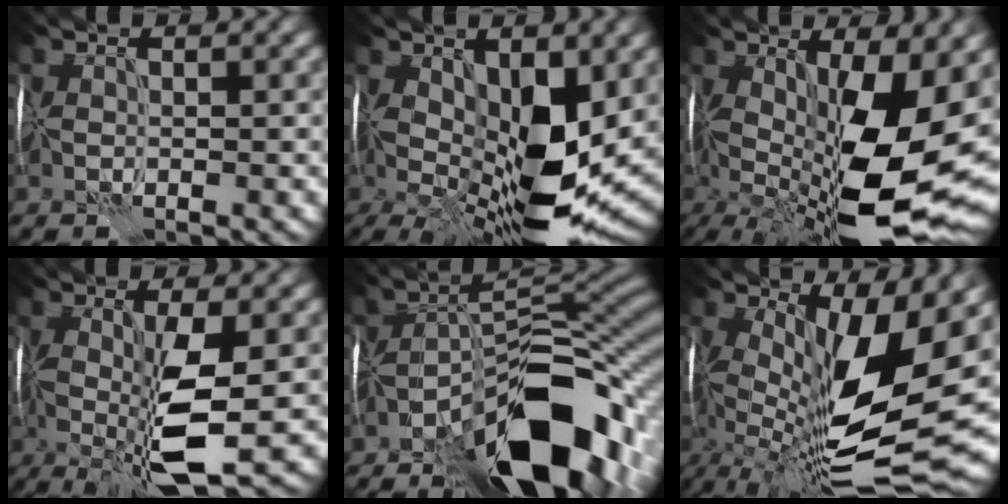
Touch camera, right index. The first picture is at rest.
{"total": 12.8, "force": [0.3, 5.8, 11.4], "torque": [-0.211, -0.019, 0.006]}
{"total": 16.1, "force": [-0.5, 5.8, 15.0], "torque": [-0.247, -0.013, 0.002]}
{"total": 8.4, "force": [-1.1, 2.0, 8.1], "torque": [-0.166, -0.010, -0.019]}
{"total": 14.2, "force": [-8.0, 5.7, 10.2], "torque": [-0.137, 0.005, -0.138]}
{"total": 15.5, "force": [-0.4, 5.5, 14.4], "torque": [-0.258, -0.014, 0.001]}